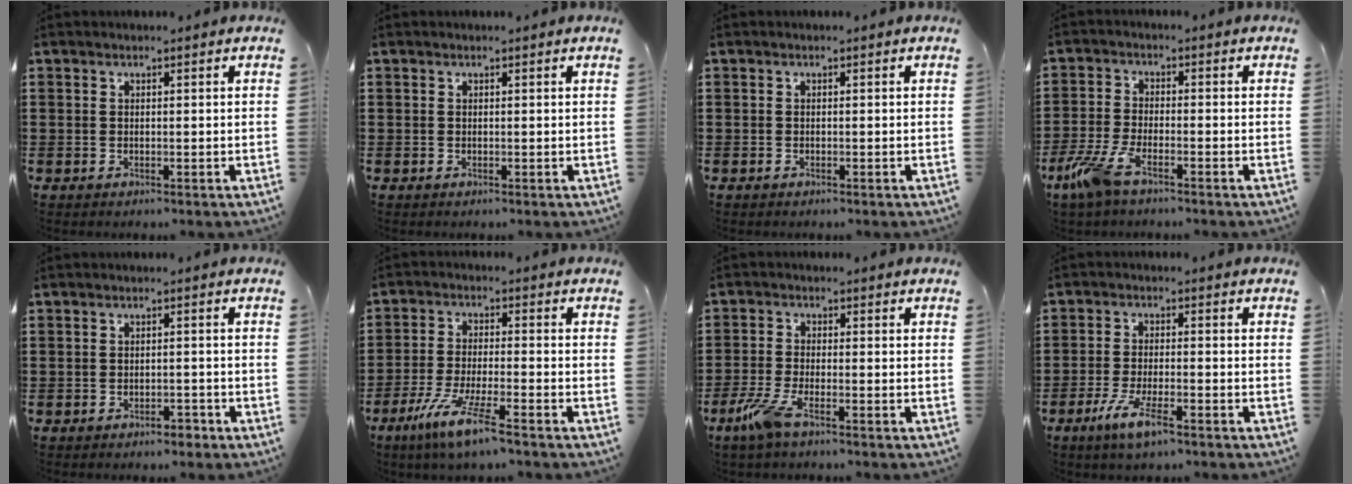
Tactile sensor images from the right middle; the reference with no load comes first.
{"total": 0.0}
{"total": 0.0}
{"total": 6.0, "force": [-3.8, 1.5, 4.5], "torque": [-0.120, -0.016, -0.078]}
{"total": 1.8, "force": [-1.7, 0.5, 0.2], "torque": [-0.010, -0.002, -0.037]}
{"total": 7.7, "force": [-5.4, 0.2, 5.4], "torque": [-0.117, -0.016, -0.104]}
{"total": 5.1, "force": [-2.9, 1.0, 4.0], "torque": [-0.099, -0.015, -0.058]}
{"total": 5.6, "force": [-3.3, 1.0, 4.4], "torque": [-0.096, -0.011, -0.063]}